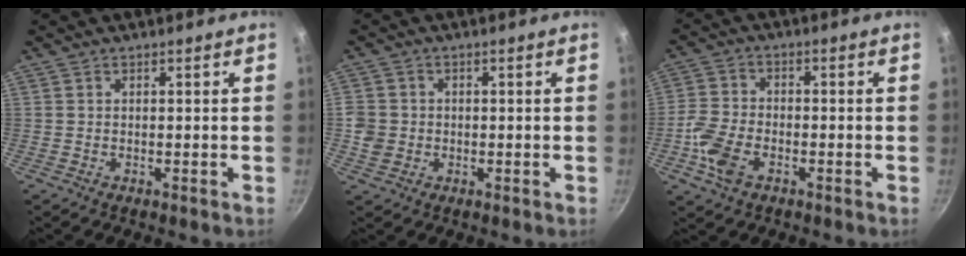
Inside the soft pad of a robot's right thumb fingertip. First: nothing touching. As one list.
[{"total": 4.3, "force": [-0.6, 3.8, 1.8], "torque": [-0.026, 0.006, -0.012]}, {"total": 8.0, "force": [-3.2, 4.8, 5.5], "torque": [-0.115, 0.017, -0.072]}]